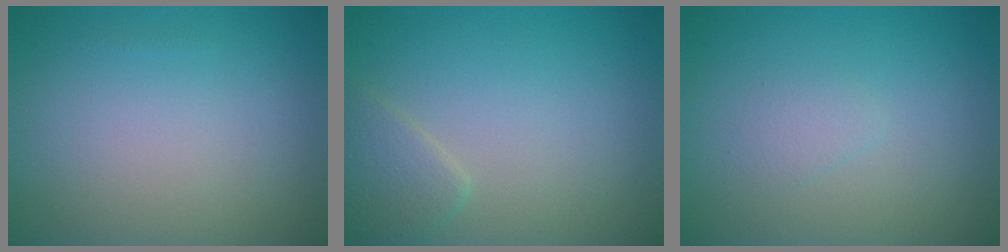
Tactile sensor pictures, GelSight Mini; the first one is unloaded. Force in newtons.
{"total": 1.9, "press": 1.9, "slide": 0.1}
{"total": 0.9, "press": 0.9, "slide": 0.1}